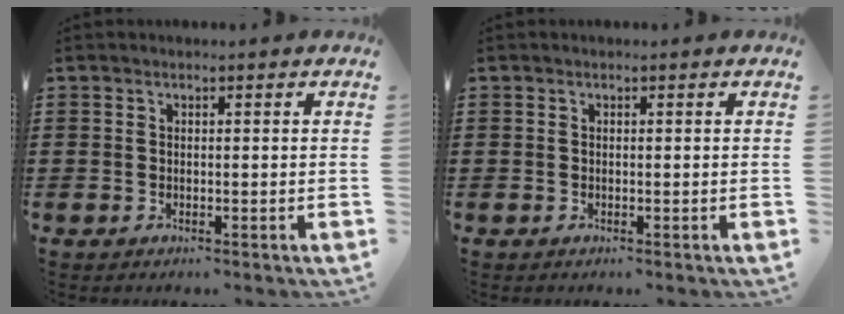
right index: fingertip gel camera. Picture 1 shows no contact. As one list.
[{"total": 0.0}]